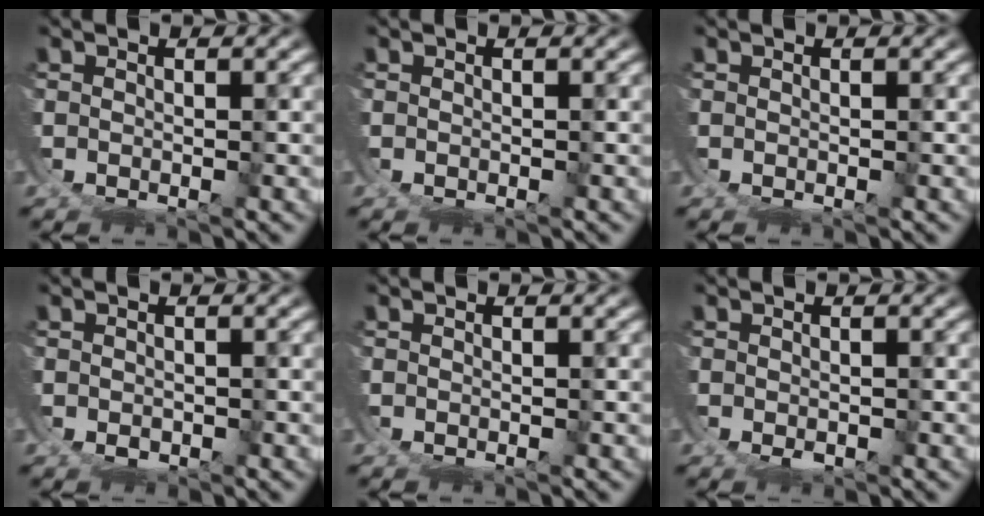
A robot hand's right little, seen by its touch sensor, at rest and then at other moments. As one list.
[{"total": 0.0}, {"total": 0.0}, {"total": 2.0, "force": [0.8, -1.5, -1.0], "torque": [0.024, 0.000, 0.017]}, {"total": 0.0}, {"total": 2.0, "force": [1.0, -1.7, -0.5], "torque": [0.019, 0.006, 0.018]}]